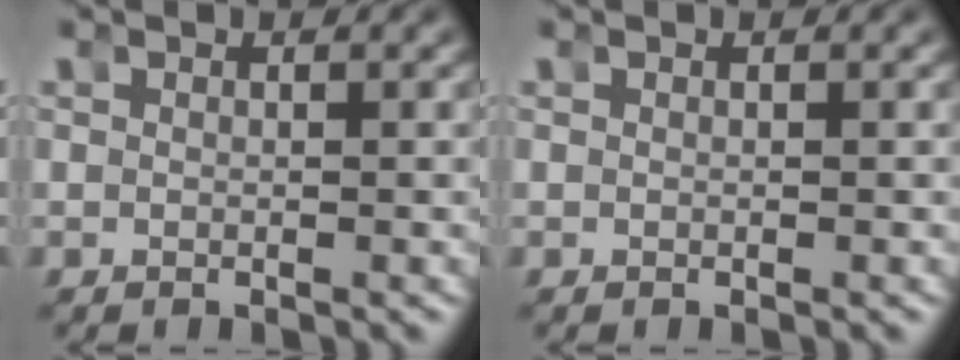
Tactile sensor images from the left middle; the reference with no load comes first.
{"total": 0.0}